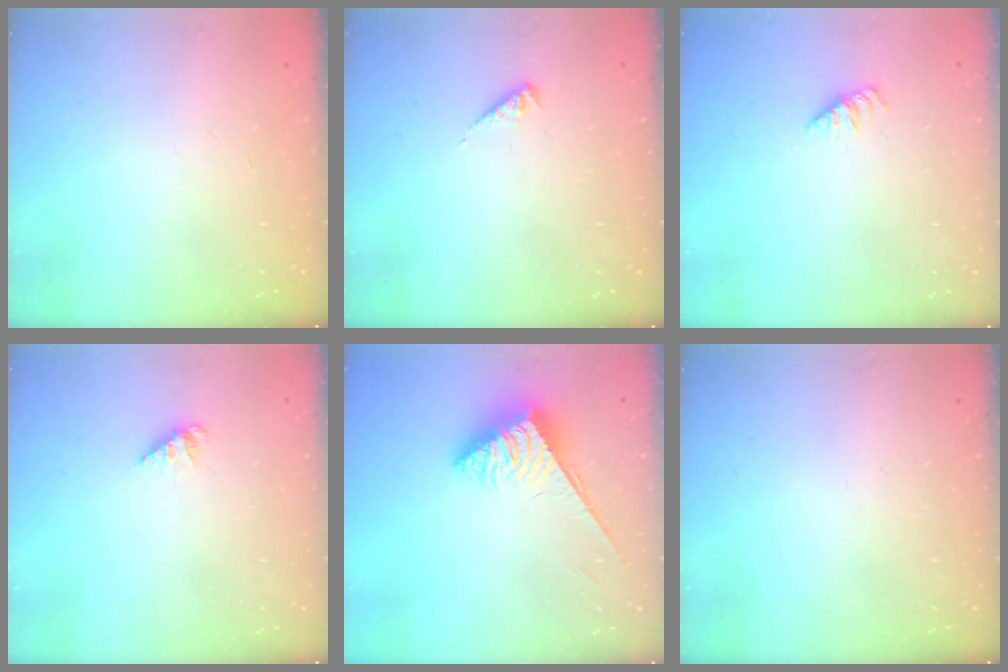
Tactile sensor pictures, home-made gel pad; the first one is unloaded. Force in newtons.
{"total": 2.9, "press": 2.9, "slide": 0.5}
{"total": 1.4, "press": 1.4, "slide": 0.3}
{"total": 1.2, "press": 1.2, "slide": 0.1}
{"total": 3.8, "press": 3.7, "slide": 0.6}
{"total": 0.0}